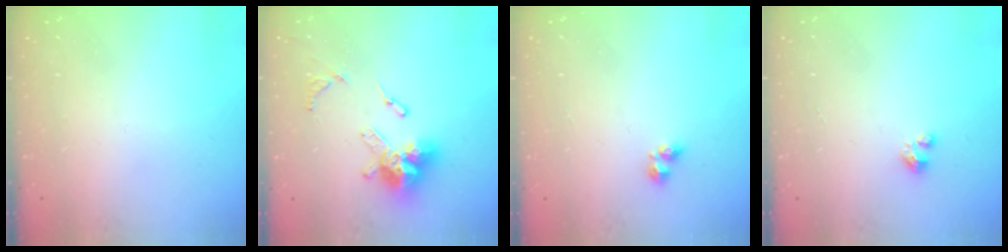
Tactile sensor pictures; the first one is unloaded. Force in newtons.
{"total": 14.2, "press": 14.1, "slide": 1.3}
{"total": 3.0, "press": 2.9, "slide": 0.9}
{"total": 1.5, "press": 1.5, "slide": 0.1}